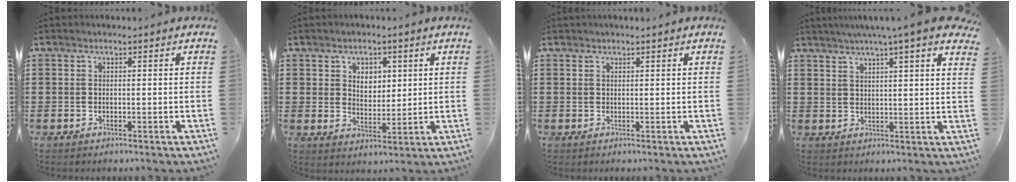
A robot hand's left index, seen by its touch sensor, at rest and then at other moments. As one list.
[{"total": 3.4, "force": [1.6, 2.5, 1.6], "torque": [-0.027, 0.005, 0.022]}, {"total": 0.6, "force": [0.6, 0.0, 0.3], "torque": [-0.007, -0.001, 0.012]}, {"total": 5.3, "force": [4.1, -0.4, 3.2], "torque": [-0.068, -0.011, 0.068]}]